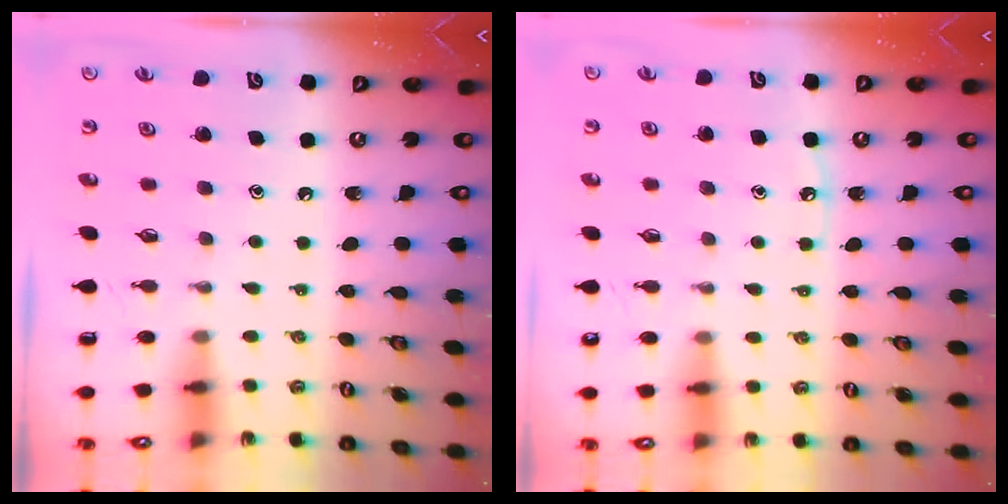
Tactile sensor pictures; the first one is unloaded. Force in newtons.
{"total": 3.7, "press": 3.7, "slide": 0.5}